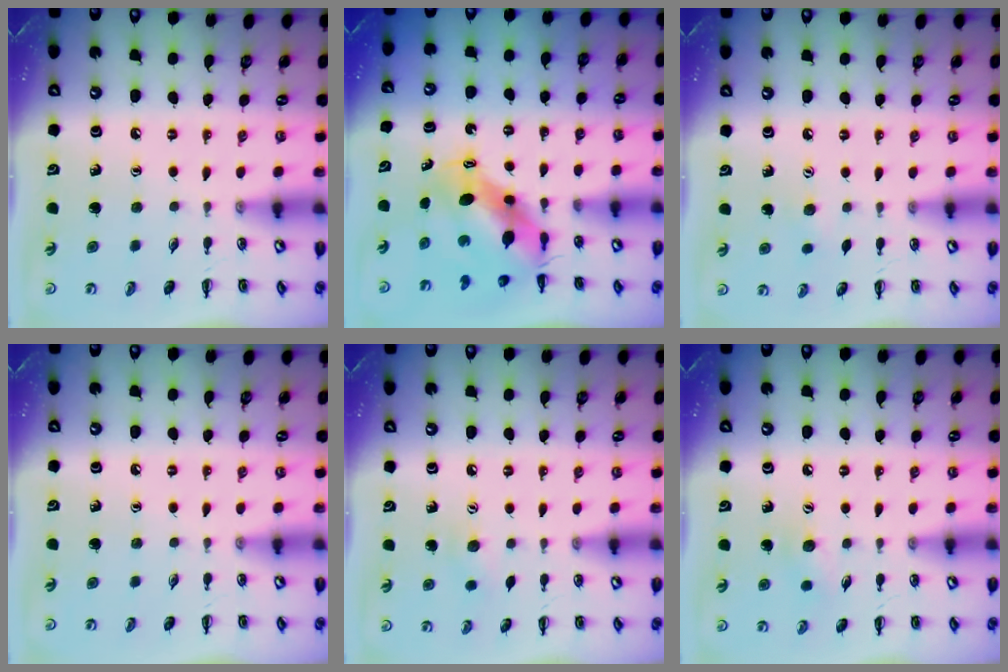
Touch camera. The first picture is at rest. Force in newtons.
{"total": 7.9, "press": 7.7, "slide": 1.7}
{"total": 2.5, "press": 2.4, "slide": 0.6}
{"total": 0.0}
{"total": 6.1, "press": 6.0, "slide": 1.2}
{"total": 5.6, "press": 5.4, "slide": 1.3}